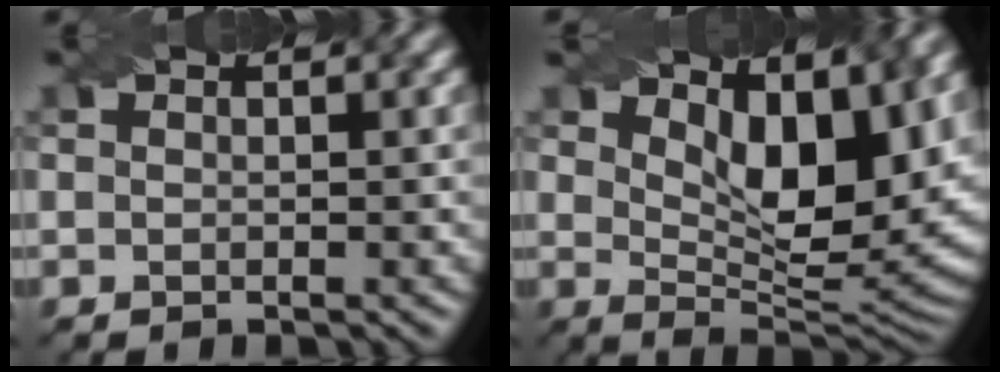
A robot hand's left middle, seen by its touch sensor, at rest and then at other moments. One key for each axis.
{"total": 8.9, "fx": 3.9, "fy": 3.9, "fz": 7.0, "tx": -0.114, "ty": -0.006, "tz": 0.066}